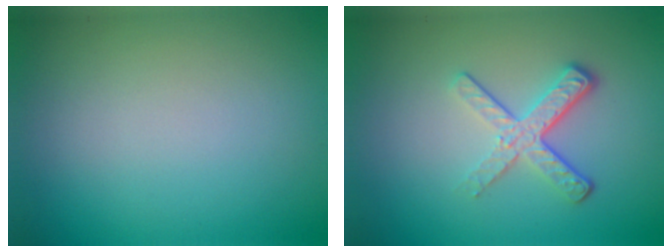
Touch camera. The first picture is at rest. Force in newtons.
{"total": 3.6, "press": 2.4, "slide": 2.6}